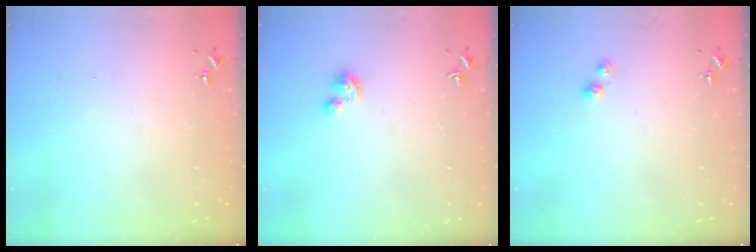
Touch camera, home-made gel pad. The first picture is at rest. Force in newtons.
{"total": 3.0, "press": 2.9, "slide": 0.3}
{"total": 3.8, "press": 3.8, "slide": 0.3}